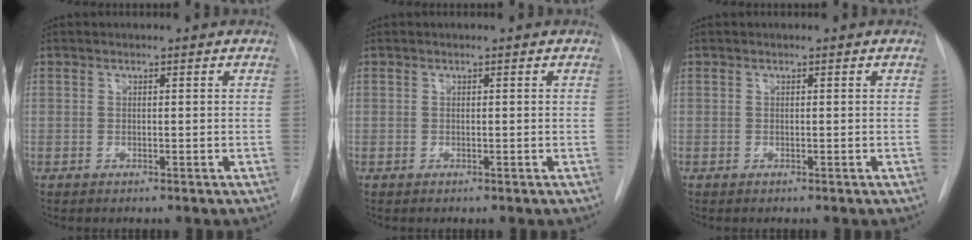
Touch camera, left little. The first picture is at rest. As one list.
[{"total": 0.0}, {"total": 0.0}]